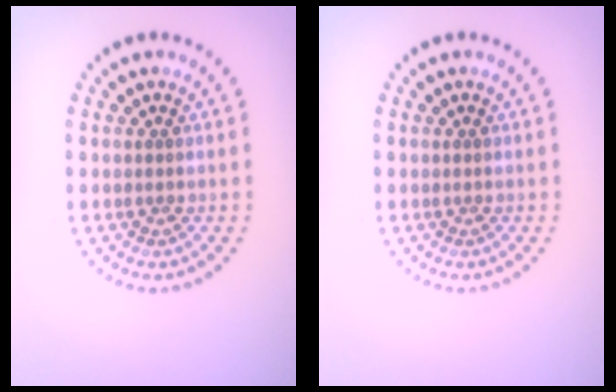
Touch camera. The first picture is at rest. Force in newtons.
{"total": 0.0}